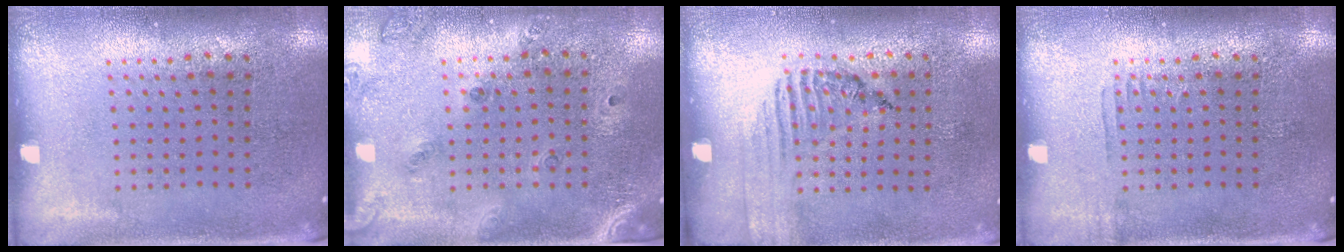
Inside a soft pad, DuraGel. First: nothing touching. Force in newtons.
{"total": 1.5, "press": 1.3, "slide": 0.7}
{"total": 1.5, "press": 1.1, "slide": 1.0}
{"total": 0.6, "press": 0.6, "slide": 0.2}